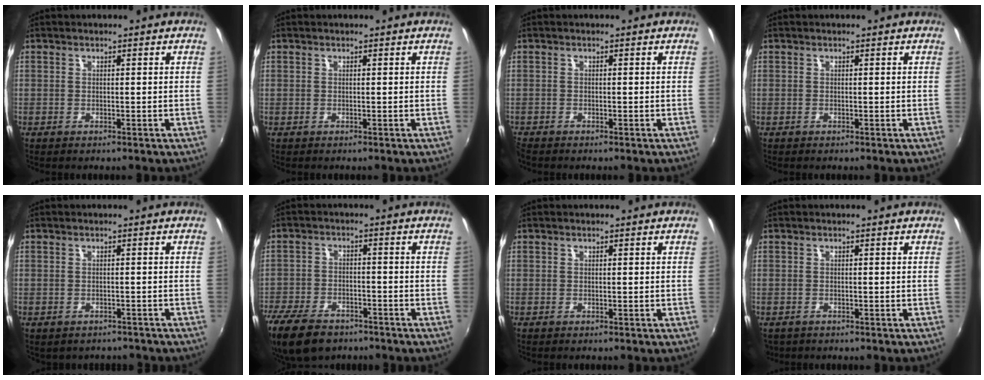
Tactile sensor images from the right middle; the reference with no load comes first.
{"total": 0.0}
{"total": 1.7, "force": [-1.6, 0.4, 0.4], "torque": [-0.010, -0.012, -0.033]}
{"total": 0.0}
{"total": 3.7, "force": [-3.0, 1.9, 1.1], "torque": [-0.028, -0.017, -0.036]}
{"total": 13.9, "force": [-10.0, 7.0, 6.8], "torque": [-0.176, -0.031, -0.178]}
{"total": 0.0}
{"total": 2.6, "force": [-1.4, 1.9, 1.1], "torque": [-0.026, -0.010, -0.019]}